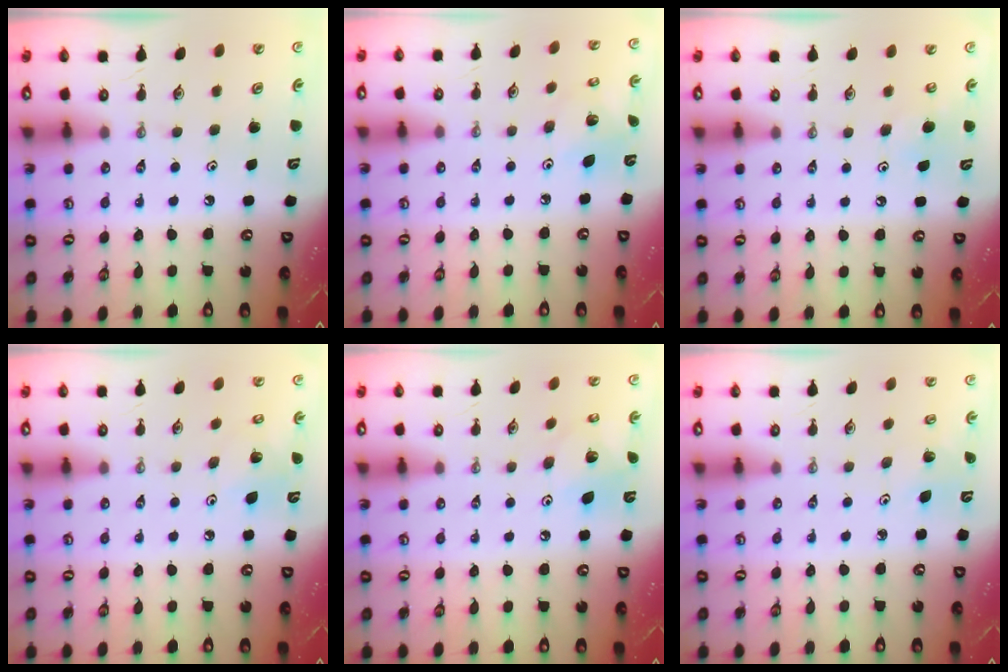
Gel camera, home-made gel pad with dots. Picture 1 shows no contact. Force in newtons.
{"total": 6.3, "press": 6.3, "slide": 0.1}
{"total": 5.3, "press": 5.1, "slide": 1.2}
{"total": 6.9, "press": 6.8, "slide": 1.4}
{"total": 8.8, "press": 8.8, "slide": 0.7}
{"total": 2.6, "press": 2.6, "slide": 0.2}